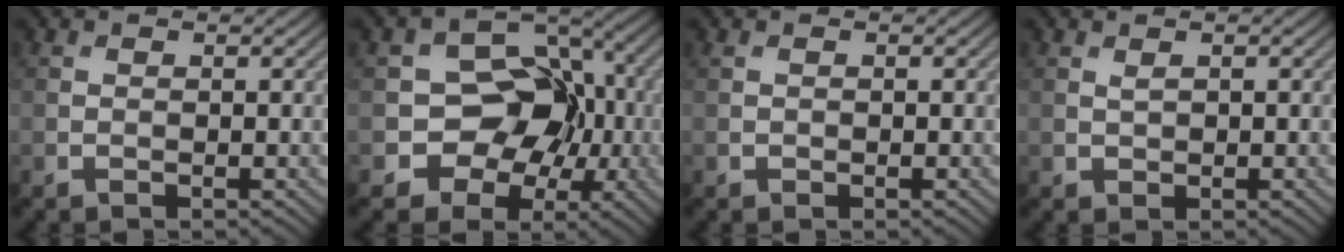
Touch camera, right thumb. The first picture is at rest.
{"total": 9.7, "force": [-2.0, 7.8, 5.3], "torque": [-0.067, -0.001, -0.058]}
{"total": 0.6, "force": [0.0, 0.5, 0.3], "torque": [-0.009, 0.001, 0.001]}
{"total": 0.9, "force": [0.3, 0.6, 0.6], "torque": [-0.016, -0.002, 0.011]}